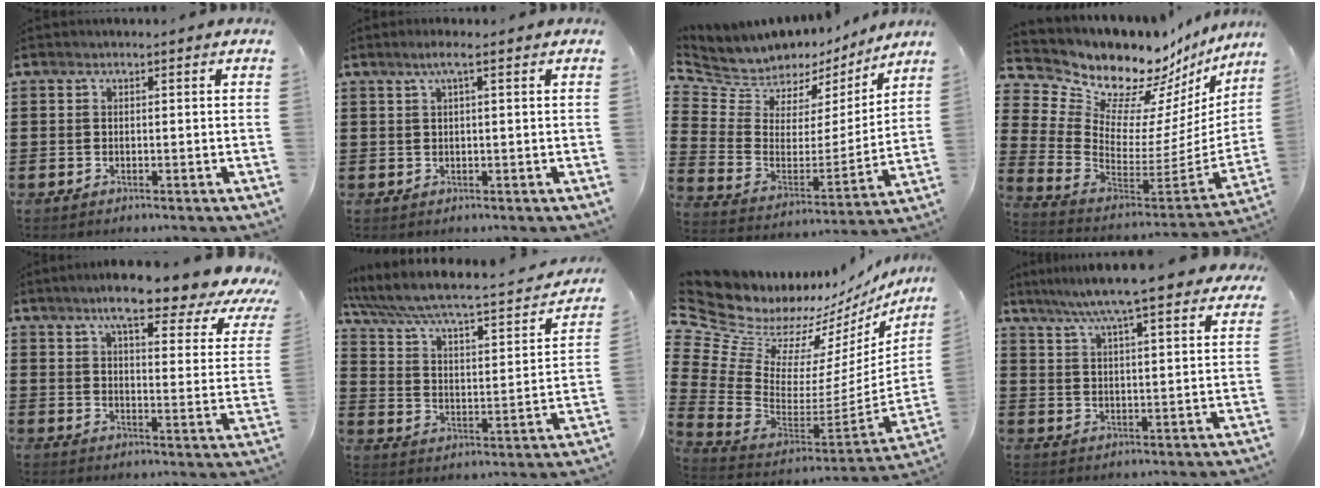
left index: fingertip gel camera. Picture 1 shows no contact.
{"total": 2.2, "force": [1.0, 0.1, 2.0], "torque": [-0.040, 0.003, 0.016]}
{"total": 6.8, "force": [6.1, 2.8, -0.7], "torque": [-0.038, -0.060, 0.106]}
{"total": 9.6, "force": [8.2, 4.7, 1.9], "torque": [-0.084, -0.078, 0.146]}
{"total": 8.8, "force": [7.1, 0.9, 5.1], "torque": [-0.104, -0.040, 0.114]}
{"total": 4.7, "force": [3.6, 1.0, 2.9], "torque": [-0.075, -0.037, 0.051]}
{"total": 7.5, "force": [6.2, 3.9, 1.1], "torque": [-0.090, -0.083, 0.104]}
{"total": 7.6, "force": [6.6, -0.3, 3.7], "torque": [-0.097, -0.030, 0.113]}